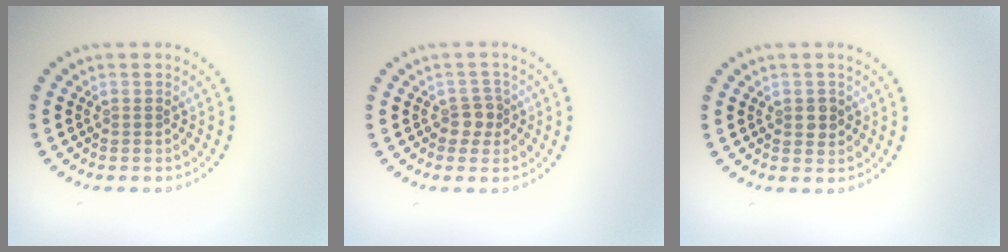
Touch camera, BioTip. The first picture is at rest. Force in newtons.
{"total": 1.8, "press": 1.5, "slide": 0.9}
{"total": 1.5, "press": 1.4, "slide": 0.1}